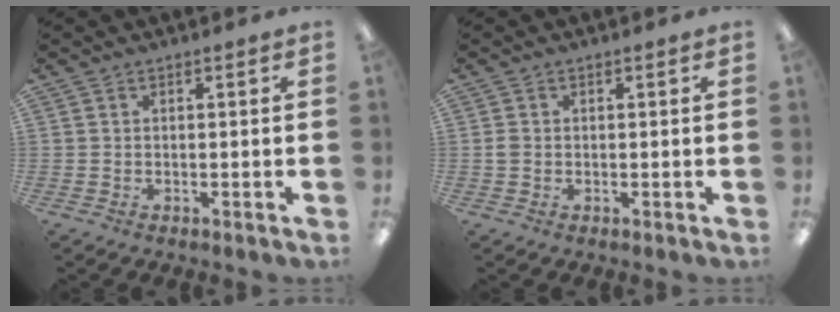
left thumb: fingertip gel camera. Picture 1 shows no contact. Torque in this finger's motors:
{"motor_torque": [-0.01, 0.11, 0.29, -0.09, 0.00]}